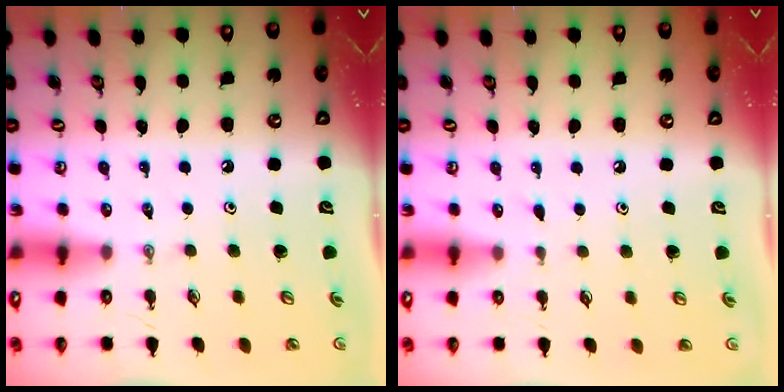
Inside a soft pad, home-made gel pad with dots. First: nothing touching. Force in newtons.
{"total": 3.8, "press": 3.8, "slide": 0.5}